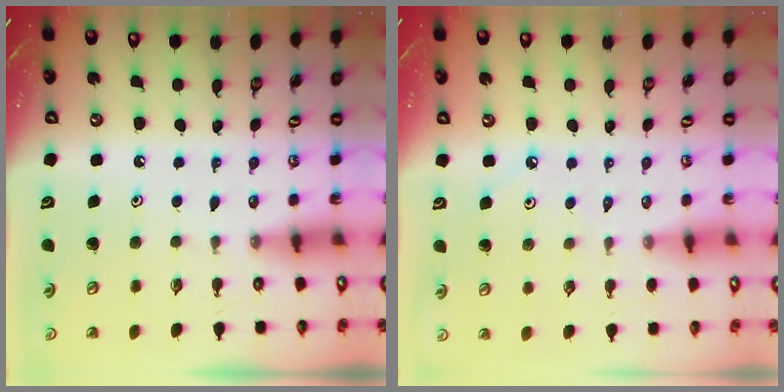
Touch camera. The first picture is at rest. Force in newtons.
{"total": 1.7, "press": 1.6, "slide": 0.3}